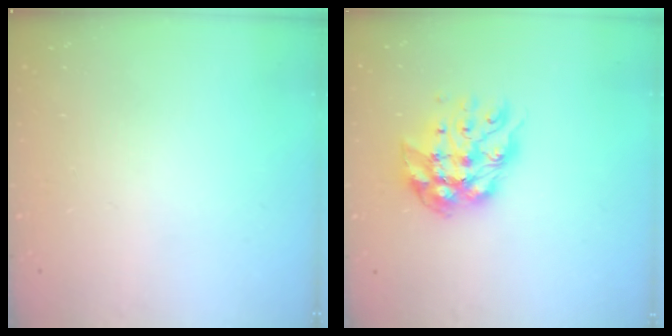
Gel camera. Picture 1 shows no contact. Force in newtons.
{"total": 12.3, "press": 12.3, "slide": 1.2}